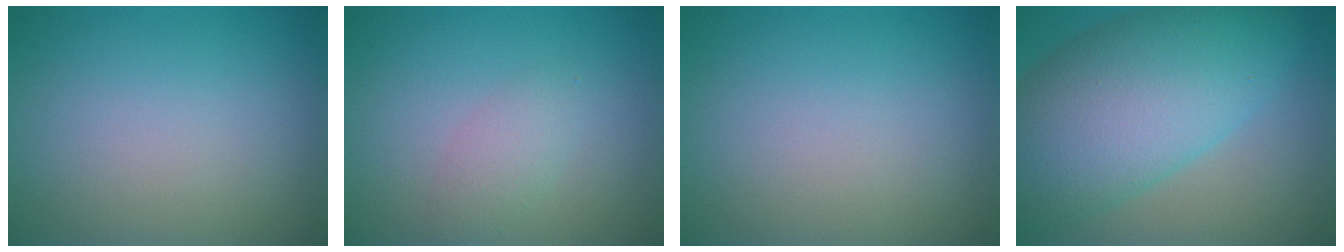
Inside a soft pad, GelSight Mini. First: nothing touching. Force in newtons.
{"total": 1.8, "press": 1.8, "slide": 0.0}
{"total": 0.0}
{"total": 11.4, "press": 11.4, "slide": 0.3}